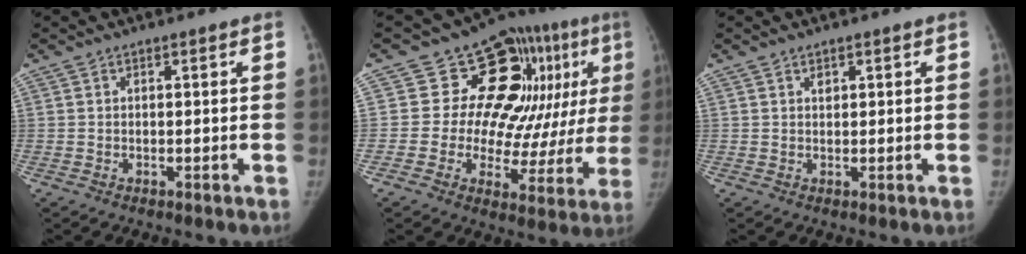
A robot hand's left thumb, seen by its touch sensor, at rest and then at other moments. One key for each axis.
{"total": 20.5, "fx": 6.9, "fy": 11.6, "fz": 15.5, "tx": -0.134, "ty": -0.006, "tz": 0.094}
{"total": 1.1, "fx": 0.6, "fy": 0.7, "fz": 0.6, "tx": -0.002, "ty": -0.003, "tz": 0.010}